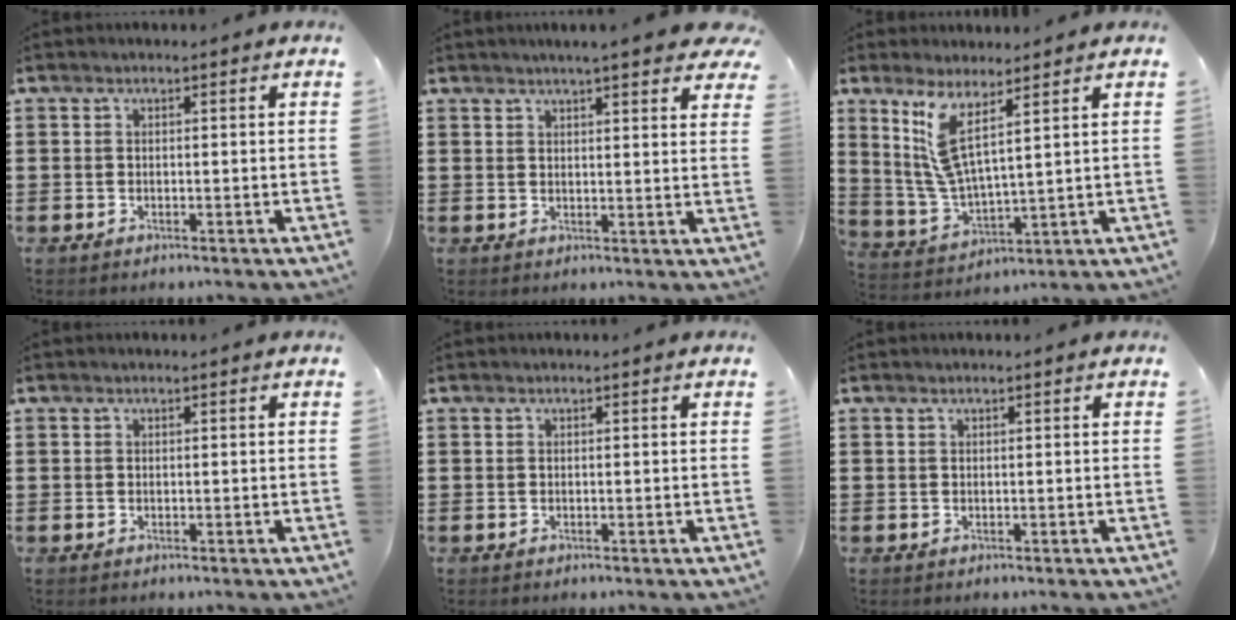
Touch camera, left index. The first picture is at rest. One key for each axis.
{"total": 4.3, "fx": 3.8, "fy": -0.2, "fz": 2.0, "tx": -0.036, "ty": -0.013, "tz": 0.065}
{"total": 7.9, "fx": 4.7, "fy": 1.9, "fz": 6.1, "tx": -0.154, "ty": -0.020, "tz": 0.077}
{"total": 0.0}
{"total": 0.0}
{"total": 0.0}